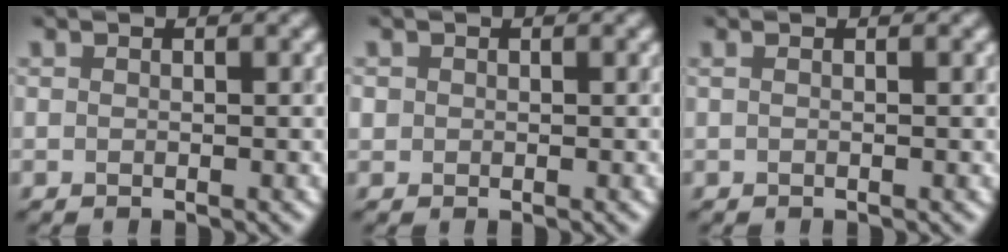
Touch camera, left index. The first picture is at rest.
{"total": 0.5, "force": [0.0, 0.5, 0.0], "torque": [0.002, -0.001, 0.000]}
{"total": 0.6, "force": [0.1, 0.0, 0.6], "torque": [-0.012, 0.005, 0.000]}